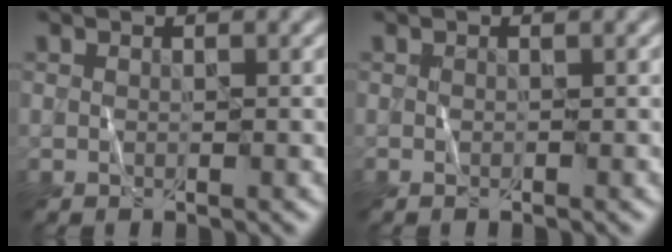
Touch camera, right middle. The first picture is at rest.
{"total": 0.0}